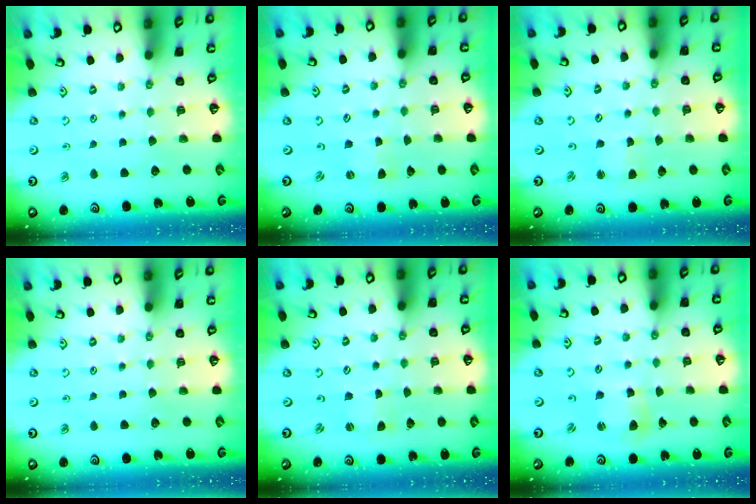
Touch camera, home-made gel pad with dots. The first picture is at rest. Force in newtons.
{"total": 0.9, "press": 0.9, "slide": 0.1}
{"total": 1.9, "press": 1.9, "slide": 0.3}
{"total": 0.0}
{"total": 0.5, "press": 0.4, "slide": 0.3}
{"total": 5.1, "press": 5.0, "slide": 0.7}